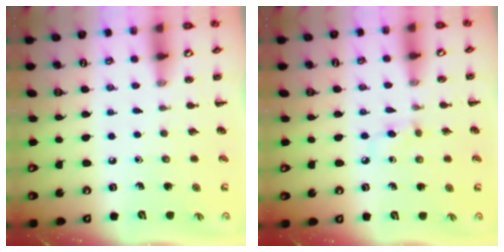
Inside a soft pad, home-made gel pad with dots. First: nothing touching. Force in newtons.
{"total": 3.3, "press": 3.0, "slide": 1.4}